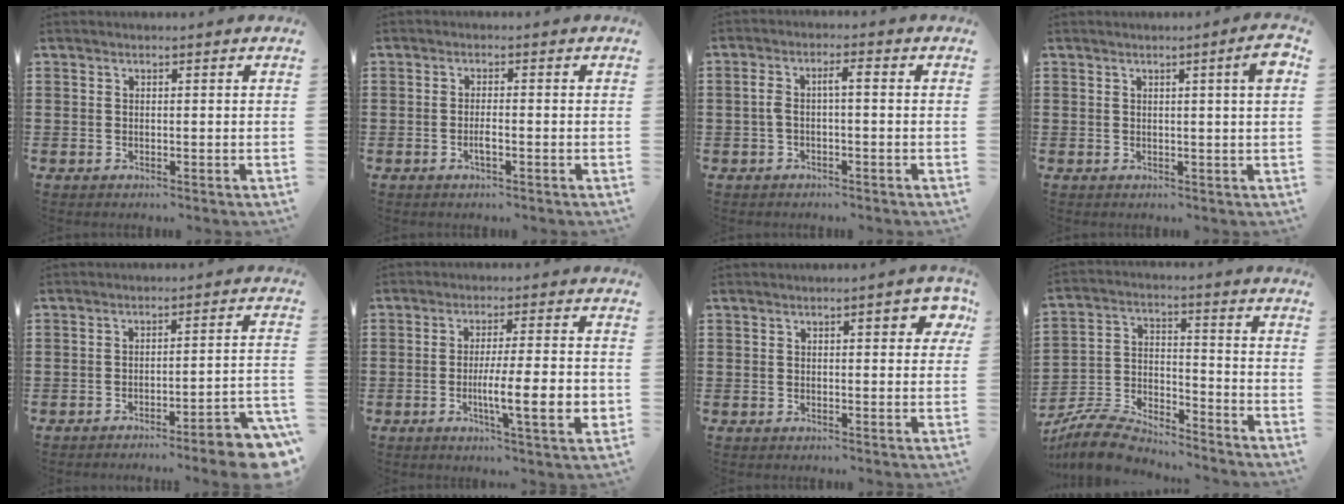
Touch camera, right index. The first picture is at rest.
{"total": 1.8, "force": [-0.7, 0.2, 1.7], "torque": [-0.038, -0.004, -0.016]}
{"total": 3.2, "force": [-0.3, 0.8, 3.1], "torque": [-0.073, 0.002, -0.013]}
{"total": 3.5, "force": [1.1, -0.2, 3.3], "torque": [-0.054, -0.007, 0.014]}
{"total": 4.8, "force": [-4.1, -0.1, 2.6], "torque": [-0.043, -0.012, -0.080]}
{"total": 9.9, "force": [-2.0, 1.5, 9.6], "torque": [-0.154, -0.011, -0.034]}
{"total": 3.5, "force": [1.3, 1.0, 3.1], "torque": [-0.040, -0.001, 0.015]}
{"total": 7.8, "force": [-7.4, 1.7, 1.8], "torque": [-0.049, 0.013, -0.148]}